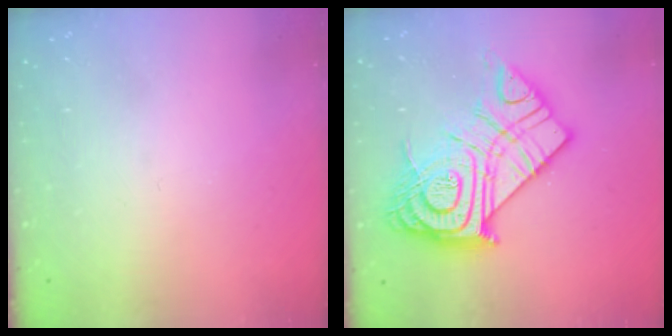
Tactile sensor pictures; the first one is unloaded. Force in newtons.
{"total": 24.3, "press": 24.1, "slide": 2.4}